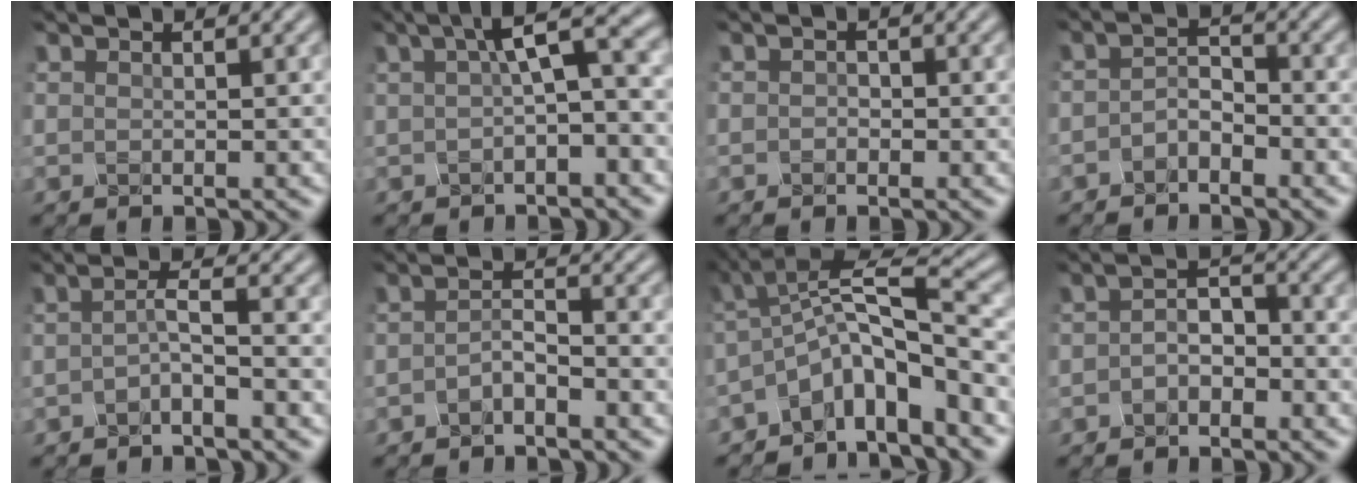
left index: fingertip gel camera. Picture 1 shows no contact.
{"total": 5.3, "force": [0.9, 1.5, 5.0], "torque": [-0.076, 0.014, 0.006]}
{"total": 0.9, "force": [-0.6, 0.6, 0.2], "torque": [-0.002, 0.001, -0.015]}
{"total": 2.2, "force": [-1.9, 0.8, 0.7], "torque": [-0.013, 0.007, -0.041]}
{"total": 2.0, "force": [-1.4, 0.2, 1.4], "torque": [-0.031, 0.002, -0.033]}
{"total": 2.1, "force": [-1.9, 0.4, 0.9], "torque": [-0.020, 0.006, -0.041]}
{"total": 6.9, "force": [-3.5, 1.9, 5.7], "torque": [-0.089, 0.012, -0.079]}
{"total": 2.5, "force": [-1.6, 1.4, 1.3], "torque": [-0.027, 0.004, -0.037]}